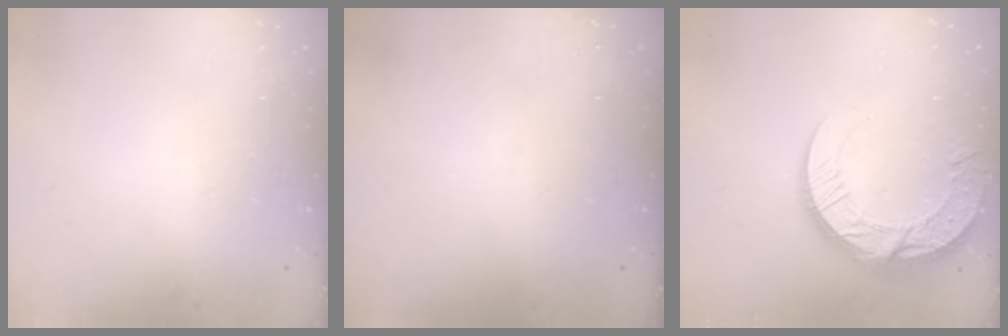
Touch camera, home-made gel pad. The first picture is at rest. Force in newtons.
{"total": 0.0}
{"total": 15.3, "press": 15.2, "slide": 1.4}